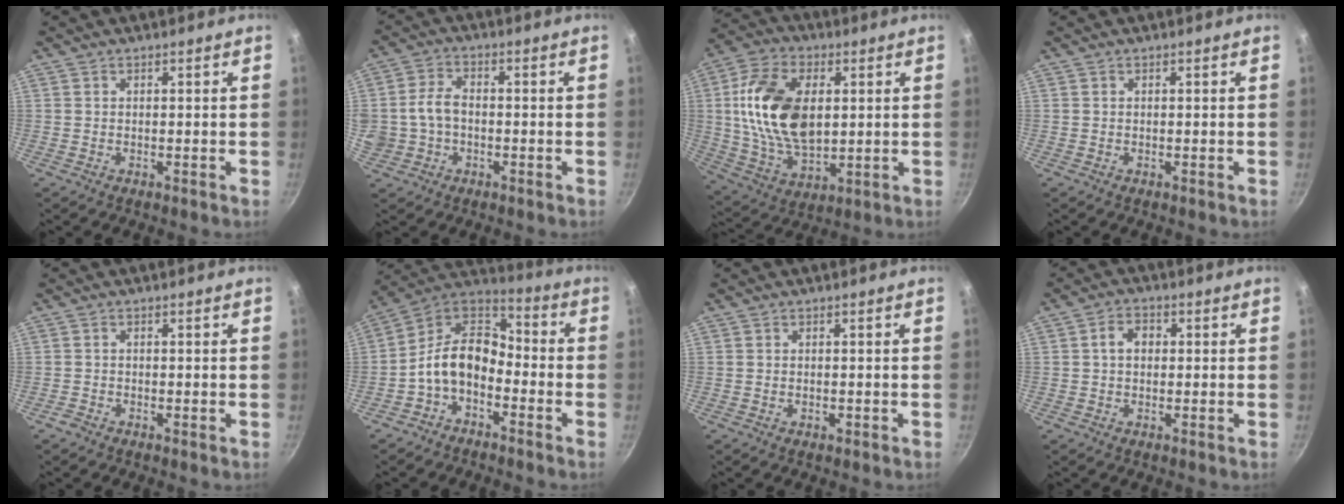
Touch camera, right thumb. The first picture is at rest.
{"total": 8.1, "force": [-0.8, 6.2, 5.2], "torque": [-0.095, 0.026, -0.015]}
{"total": 19.2, "force": [2.8, 11.8, 14.9], "torque": [-0.266, -0.005, 0.053]}
{"total": 0.0}
{"total": 1.1, "force": [-0.7, 0.5, 0.6], "torque": [-0.017, 0.003, -0.018]}
{"total": 12.5, "force": [-4.2, 8.2, 8.4], "torque": [-0.132, 0.069, -0.103]}
{"total": 0.9, "force": [-0.2, 0.6, 0.7], "torque": [-0.010, 0.001, -0.004]}
{"total": 4.2, "force": [0.5, 3.1, 2.7], "torque": [-0.031, 0.012, 0.002]}